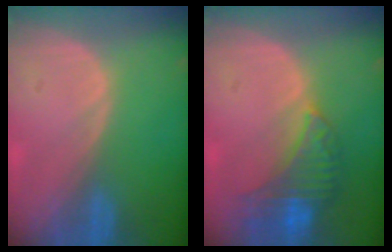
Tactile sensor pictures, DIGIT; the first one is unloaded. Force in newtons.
{"total": 8.0, "press": 7.1, "slide": 3.7}